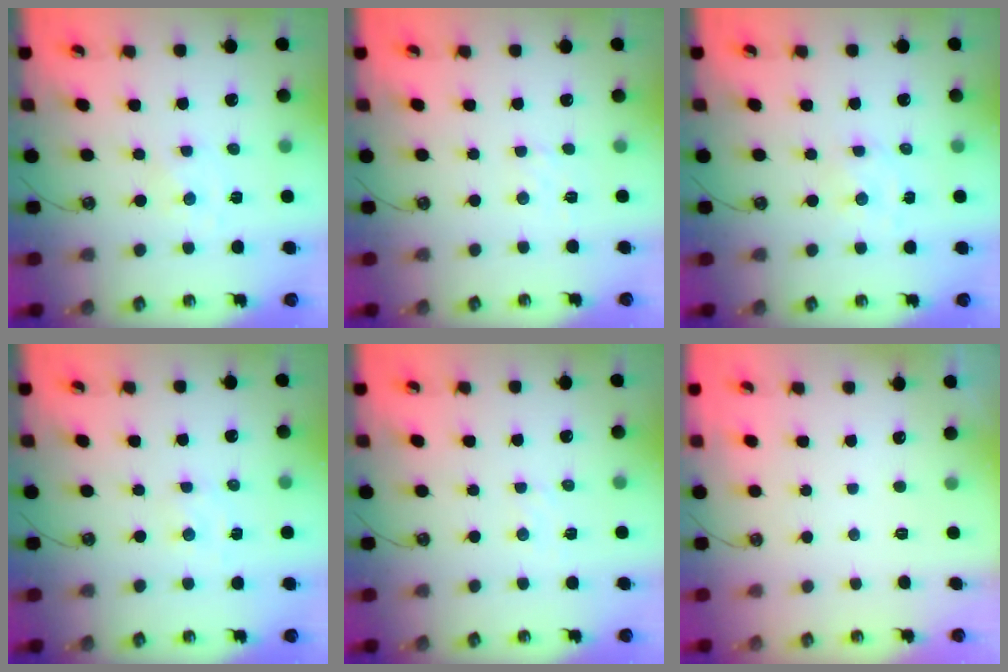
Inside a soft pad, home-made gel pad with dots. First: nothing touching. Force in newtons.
{"total": 2.2, "press": 2.1, "slide": 0.5}
{"total": 1.8, "press": 1.8, "slide": 0.0}
{"total": 1.4, "press": 1.4, "slide": 0.3}
{"total": 2.9, "press": 2.9, "slide": 0.5}
{"total": 0.0}